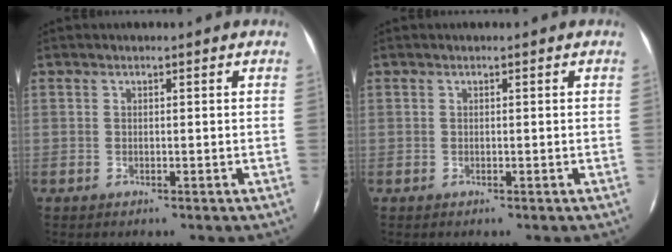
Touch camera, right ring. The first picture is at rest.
{"total": 0.0}